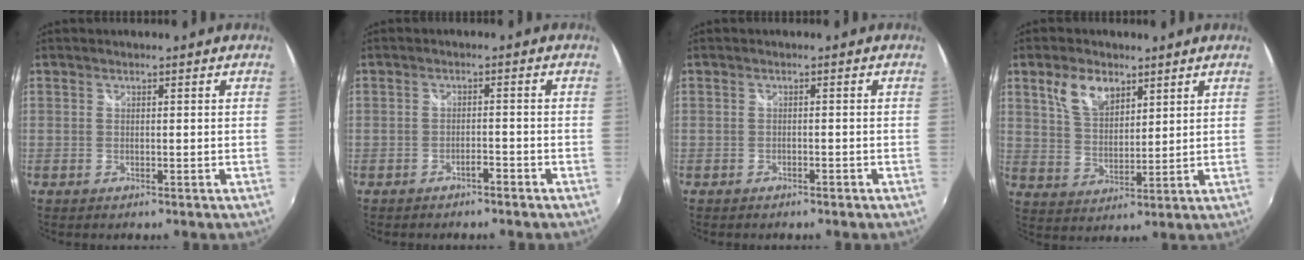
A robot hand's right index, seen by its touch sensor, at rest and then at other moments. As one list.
[{"total": 1.8, "force": [-1.6, 0.3, 0.7], "torque": [-0.014, 0.003, -0.024]}, {"total": 1.3, "force": [-1.1, 0.4, 0.5], "torque": [-0.011, -0.001, -0.016]}, {"total": 8.0, "force": [4.6, 4.4, 4.9], "torque": [-0.094, 0.014, 0.089]}]